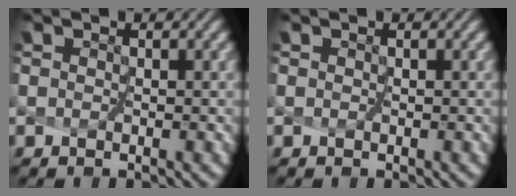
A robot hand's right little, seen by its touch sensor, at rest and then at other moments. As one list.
[{"total": 0.0}]